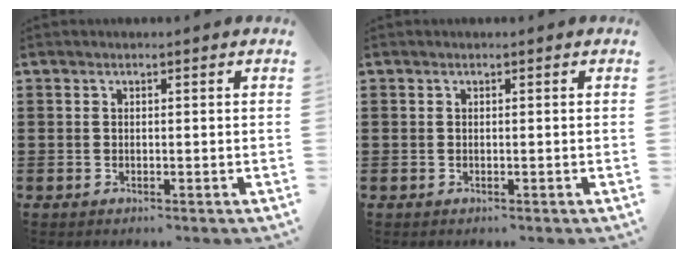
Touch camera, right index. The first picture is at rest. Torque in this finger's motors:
{"motor_torque": [0.00, 0.00, 0.00, 0.00]}